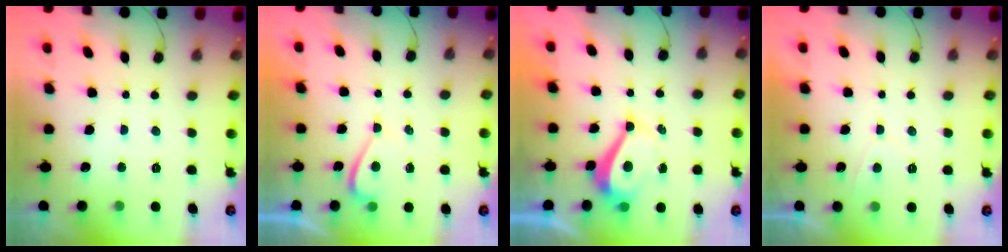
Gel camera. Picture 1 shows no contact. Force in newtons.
{"total": 0.7, "press": 0.5, "slide": 0.5}
{"total": 4.4, "press": 4.3, "slide": 0.6}
{"total": 0.7, "press": 0.4, "slide": 0.5}